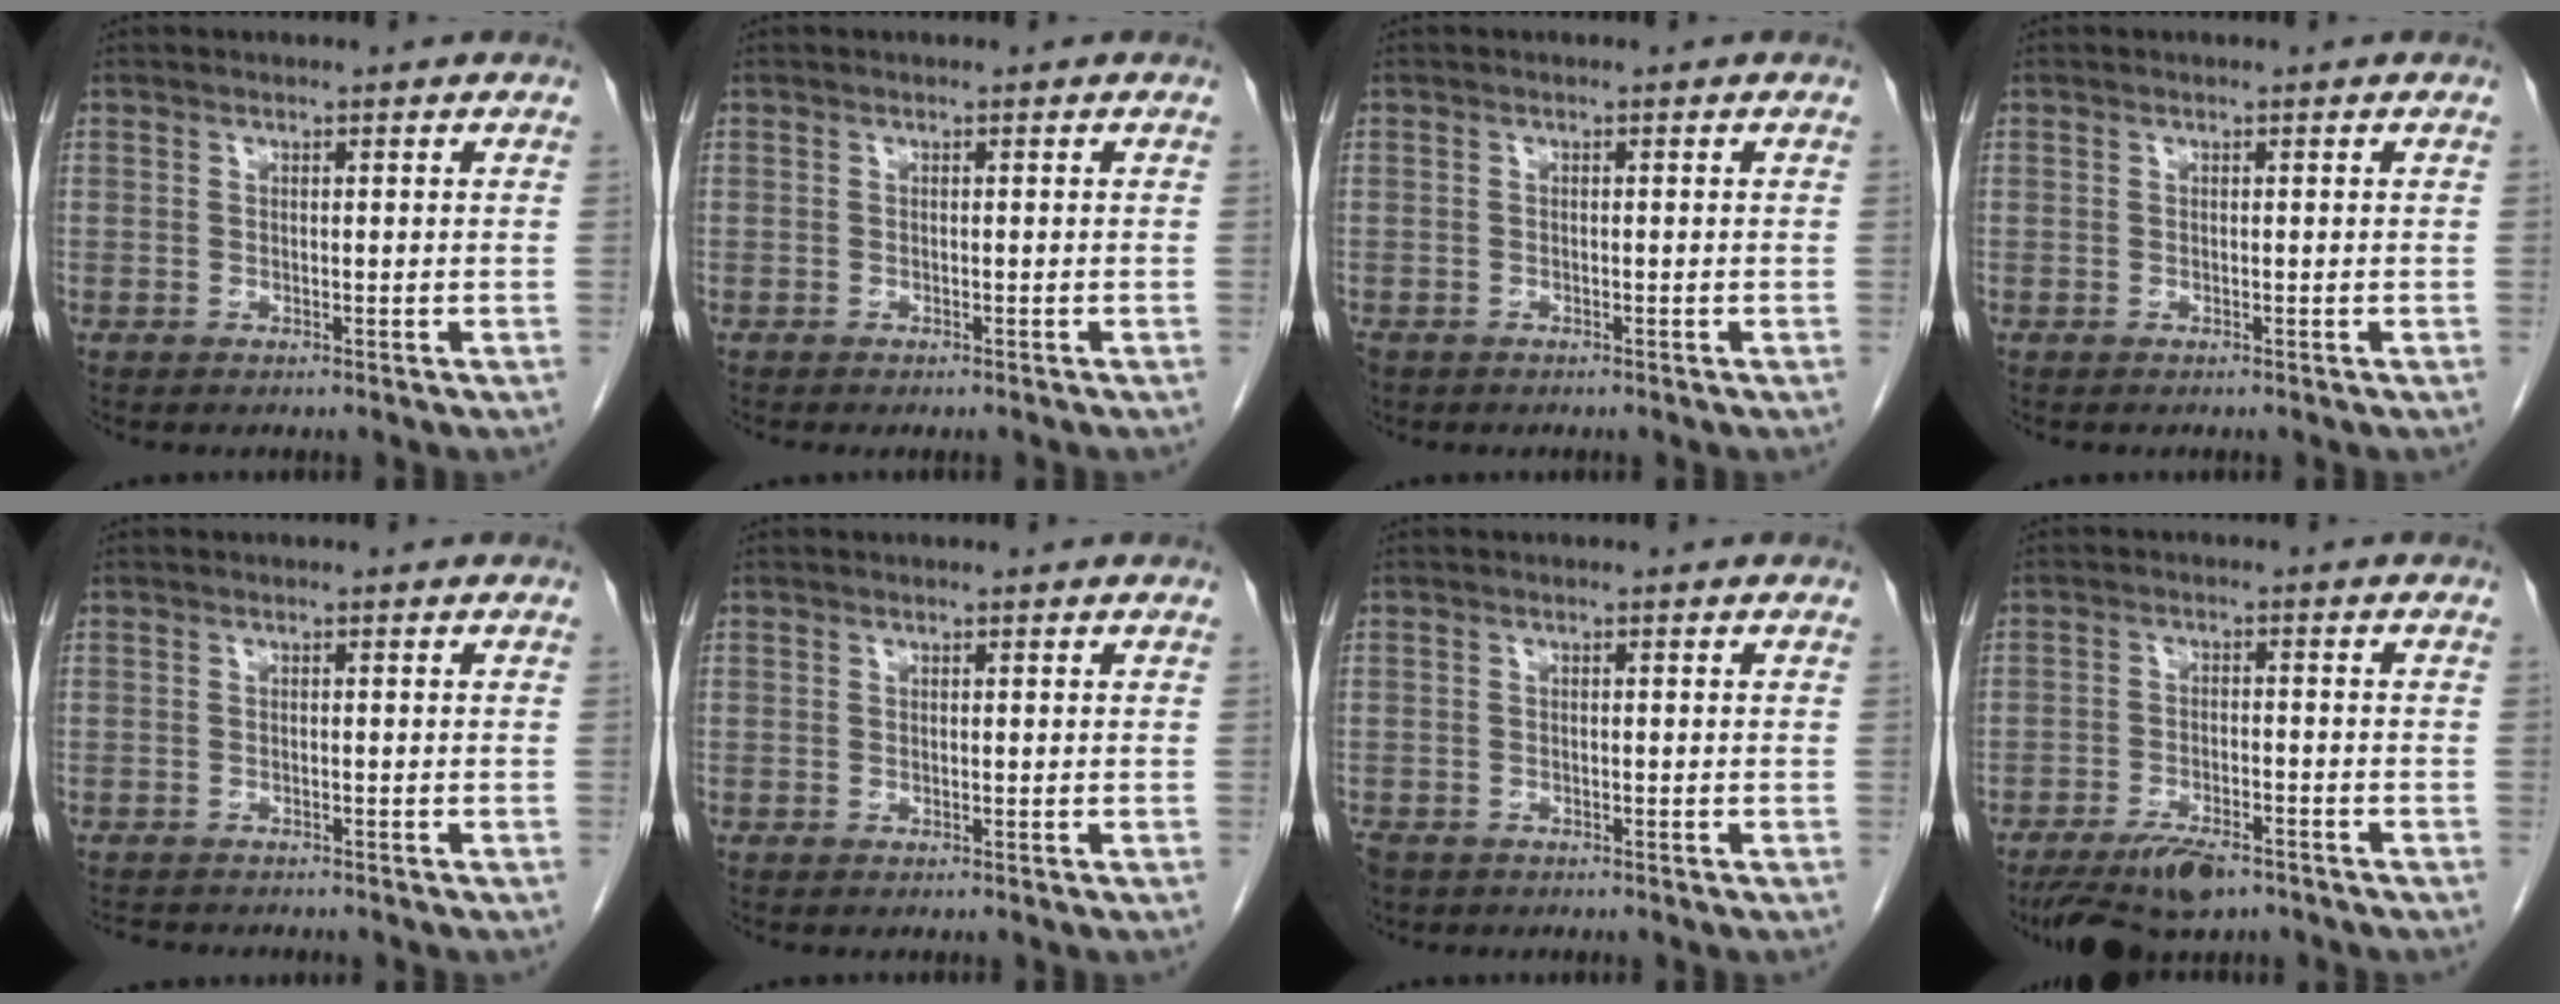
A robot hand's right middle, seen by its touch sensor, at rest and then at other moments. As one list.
[{"total": 1.1, "force": [-1.0, 0.2, 0.5], "torque": [-0.009, -0.002, -0.013]}, {"total": 2.1, "force": [-1.5, 1.3, 0.5], "torque": [-0.014, -0.001, -0.026]}, {"total": 0.0}, {"total": 4.5, "force": [-4.1, 1.1, 1.2], "torque": [-0.014, -0.007, -0.060]}, {"total": 0.0}, {"total": 5.2, "force": [-3.5, 3.5, 1.7], "torque": [-0.045, -0.005, -0.058]}, {"total": 8.1, "force": [-6.2, 2.7, 4.5], "torque": [-0.077, -0.011, -0.107]}]